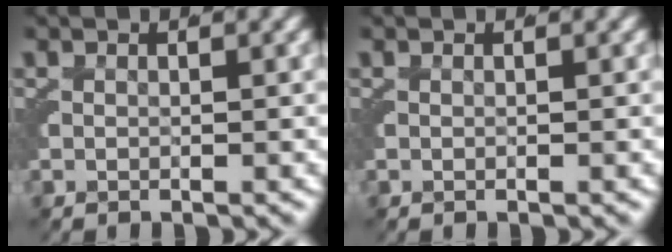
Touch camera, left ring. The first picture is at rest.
{"total": 0.0}